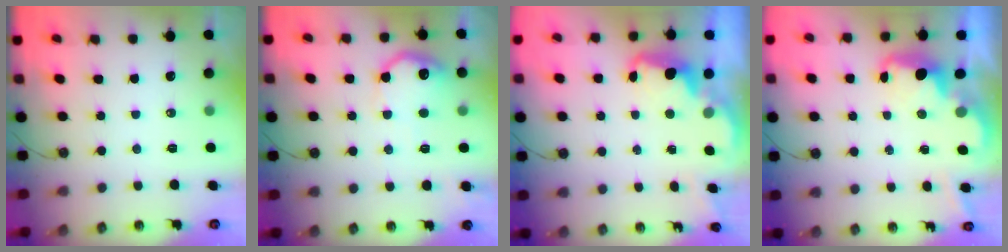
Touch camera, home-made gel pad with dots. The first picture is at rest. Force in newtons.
{"total": 12.4, "press": 12.4, "slide": 0.8}
{"total": 2.7, "press": 2.6, "slide": 0.6}
{"total": 2.6, "press": 2.6, "slide": 0.4}